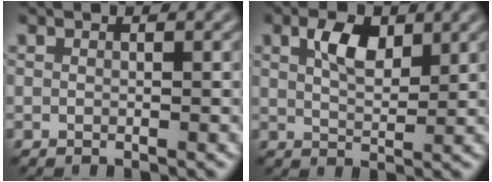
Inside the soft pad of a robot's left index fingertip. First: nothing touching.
{"total": 3.5, "force": [1.7, 1.7, 2.6], "torque": [-0.051, 0.005, 0.033]}